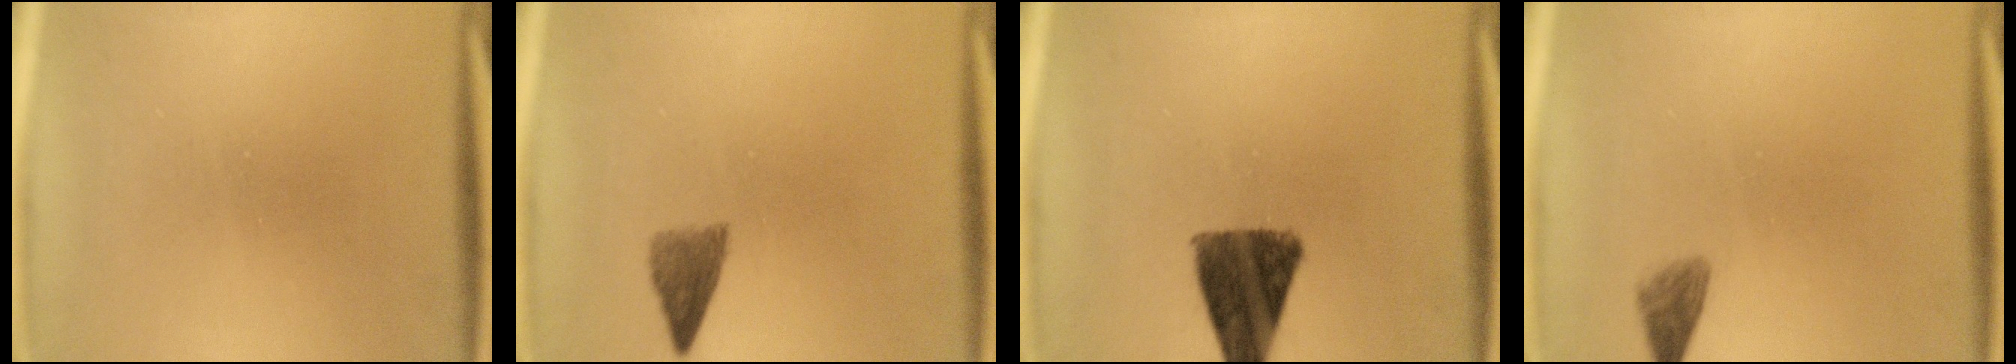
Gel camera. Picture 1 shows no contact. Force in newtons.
{"total": 3.0}
{"total": 10.7}
{"total": 1.9}